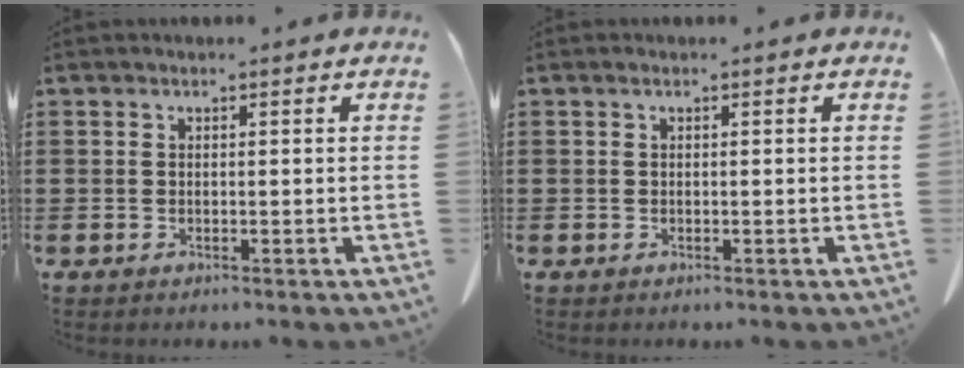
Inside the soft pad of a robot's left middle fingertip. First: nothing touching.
{"total": 0.0}